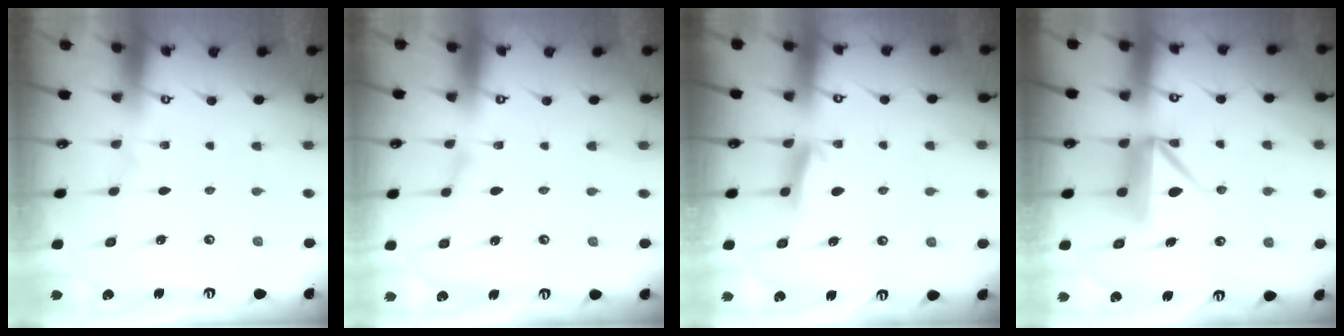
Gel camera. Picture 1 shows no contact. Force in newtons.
{"total": 2.8, "press": 2.8, "slide": 0.2}
{"total": 5.5, "press": 5.5, "slide": 0.7}
{"total": 9.3, "press": 9.2, "slide": 0.9}